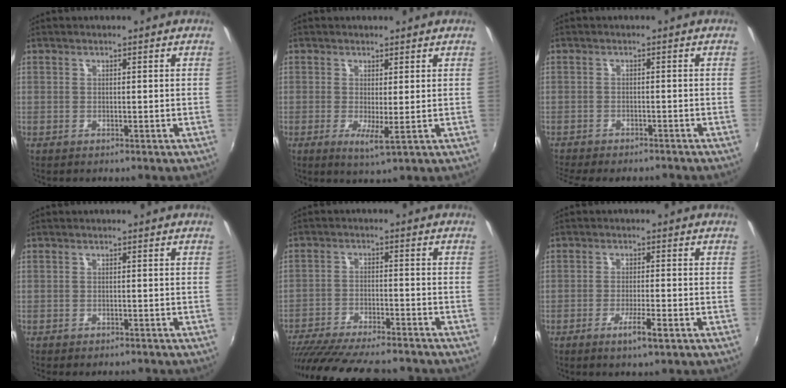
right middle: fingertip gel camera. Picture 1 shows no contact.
{"total": 3.2, "force": [-0.2, 0.1, 3.2], "torque": [-0.061, -0.011, -0.003]}
{"total": 9.4, "force": [-8.3, 2.2, 3.9], "torque": [-0.094, -0.022, -0.125]}
{"total": 2.9, "force": [-2.5, 0.8, 1.1], "torque": [-0.027, -0.012, -0.037]}
{"total": 22.0, "force": [-19.1, 4.3, 10.0], "torque": [-0.195, -0.041, -0.290]}
{"total": 4.4, "force": [-2.7, 0.4, 3.4], "torque": [-0.070, -0.005, -0.046]}